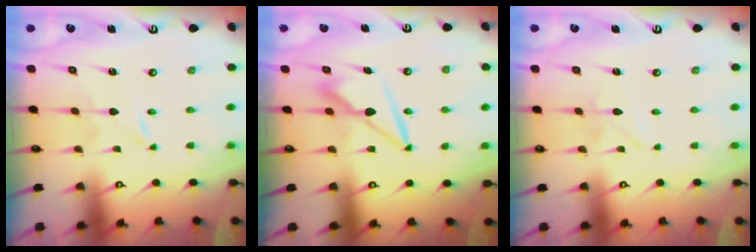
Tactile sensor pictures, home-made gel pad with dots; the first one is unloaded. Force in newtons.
{"total": 7.6, "press": 7.5, "slide": 0.8}
{"total": 1.9, "press": 1.9, "slide": 0.2}